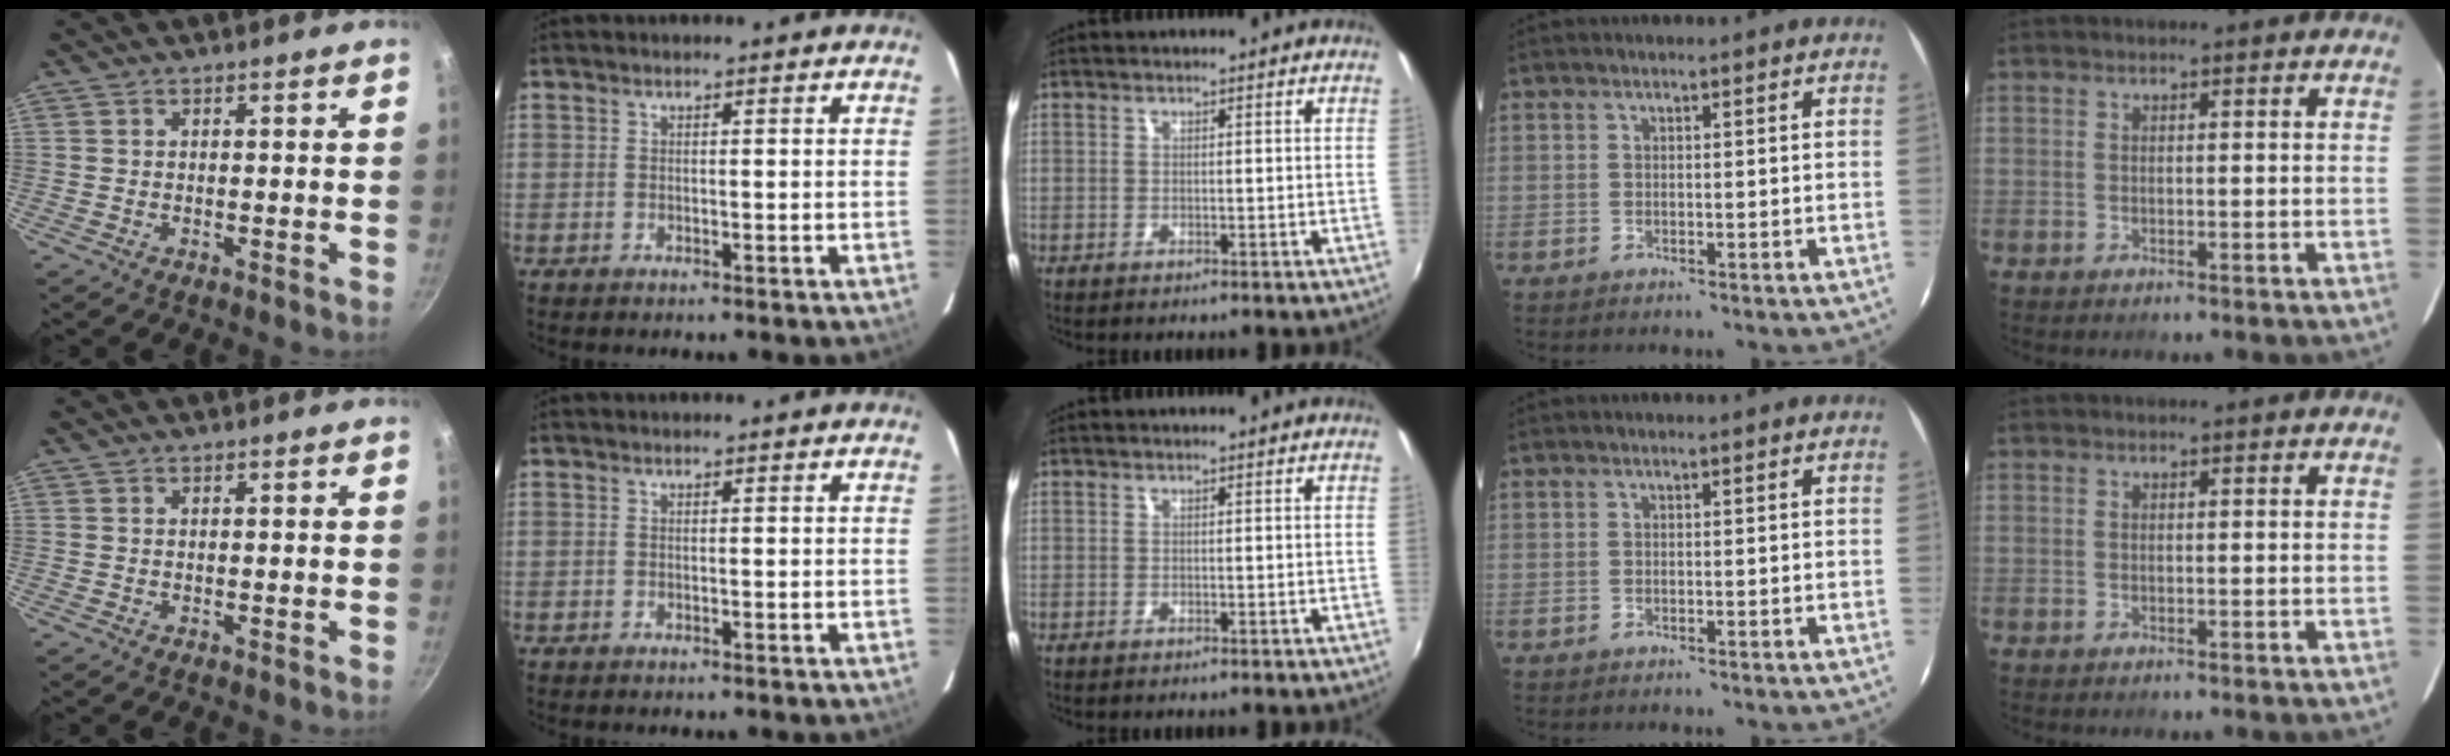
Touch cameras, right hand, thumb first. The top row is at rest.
{}